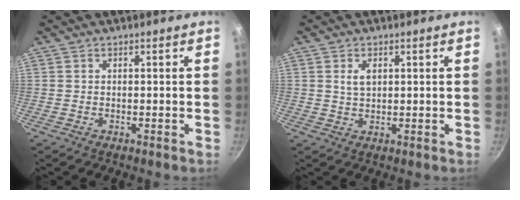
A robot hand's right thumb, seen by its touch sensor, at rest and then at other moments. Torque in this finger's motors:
{"motor_torque": [0.11, 0.02, 0.87, 0.37, 0.00]}